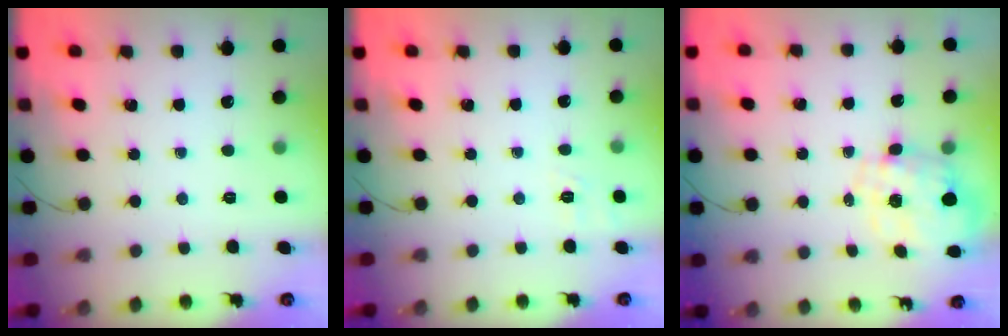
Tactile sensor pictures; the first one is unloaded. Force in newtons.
{"total": 1.8, "press": 0.4, "slide": 1.7}
{"total": 2.9, "press": 2.7, "slide": 1.0}